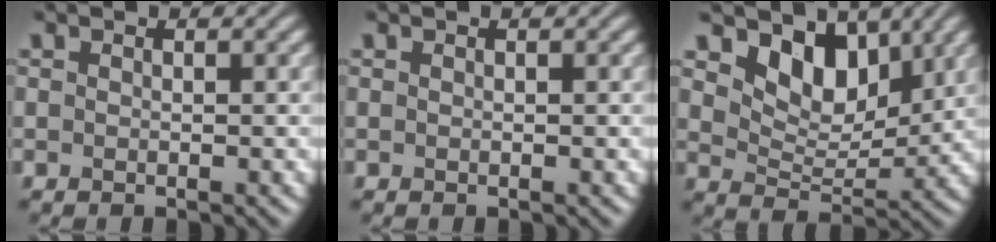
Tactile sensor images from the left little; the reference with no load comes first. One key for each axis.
{"total": 0.0}
{"total": 6.0, "fx": 3.7, "fy": 3.4, "fz": 3.3, "tx": -0.060, "ty": -0.011, "tz": 0.052}